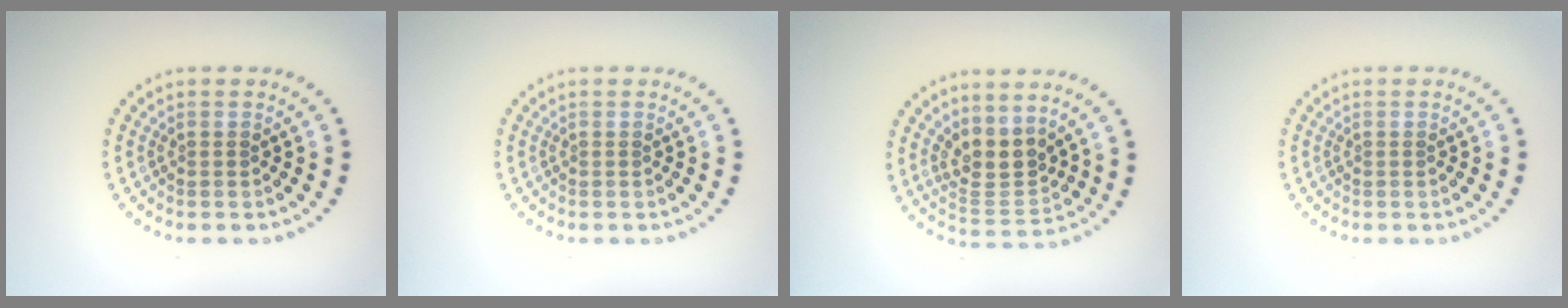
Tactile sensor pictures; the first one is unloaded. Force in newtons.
{"total": 0.0}
{"total": 3.3, "press": 2.8, "slide": 1.8}
{"total": 0.0}